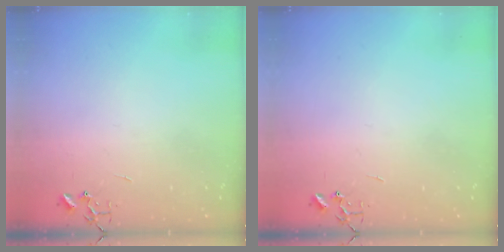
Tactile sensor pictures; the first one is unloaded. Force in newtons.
{"total": 0.0}